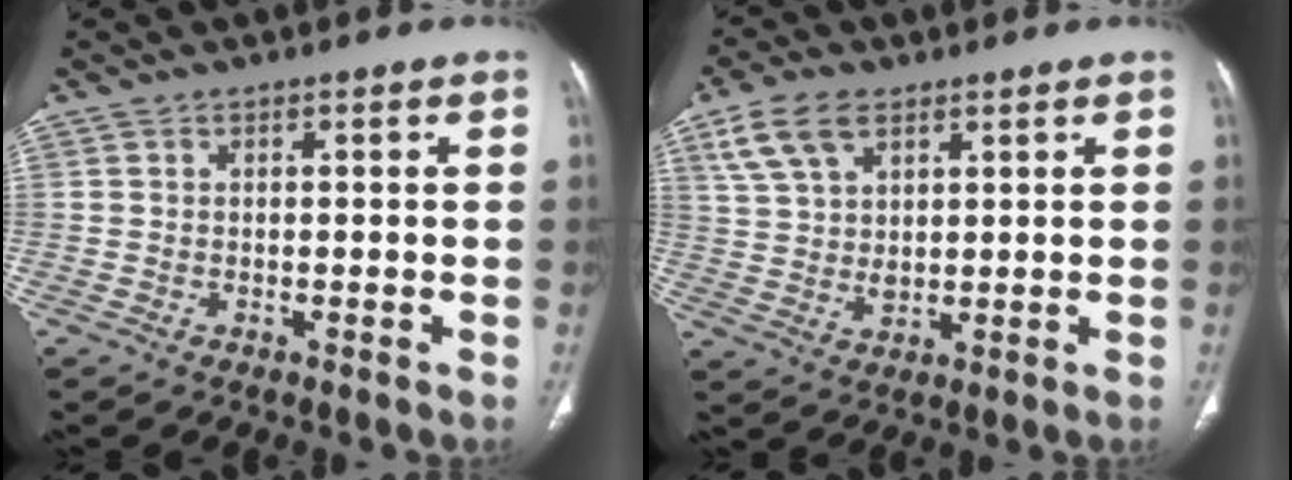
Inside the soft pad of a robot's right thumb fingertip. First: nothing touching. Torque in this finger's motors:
{"motor_torque": [-0.56, 0.70, 0.37, -0.01, 0.06]}